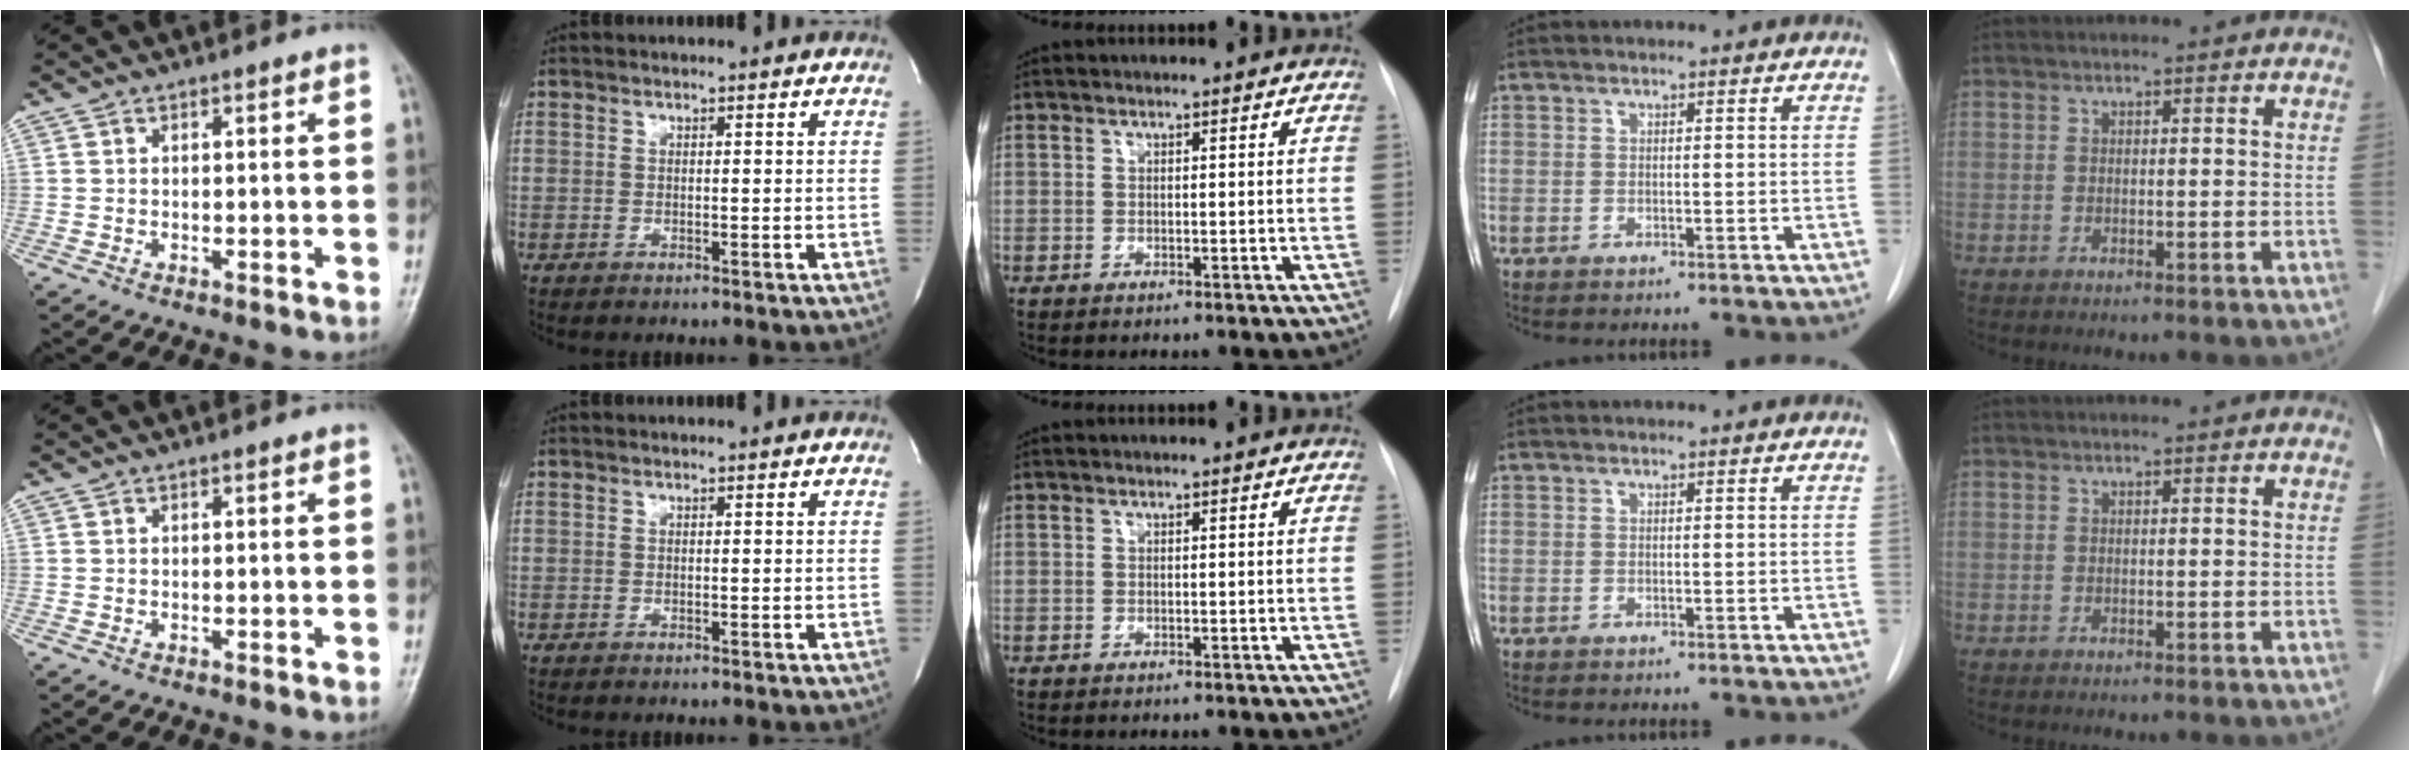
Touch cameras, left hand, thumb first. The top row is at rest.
{}